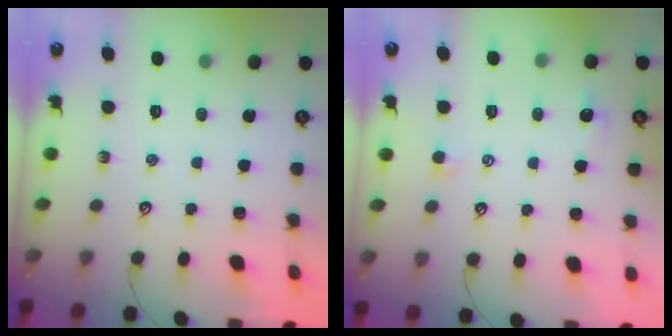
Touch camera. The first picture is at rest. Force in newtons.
{"total": 0.5, "press": 0.1, "slide": 0.5}